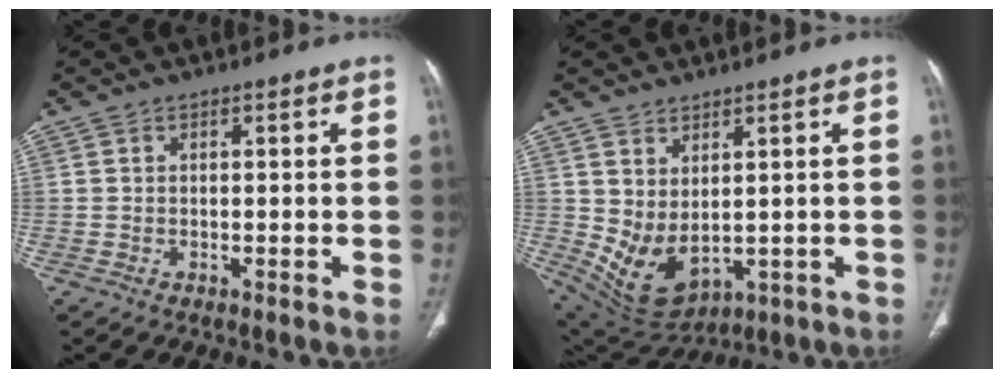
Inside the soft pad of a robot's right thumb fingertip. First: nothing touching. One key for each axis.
{"total": 9.1, "fx": 0.7, "fy": 5.3, "fz": 7.4, "tx": -0.127, "ty": -0.019, "tz": 0.047}